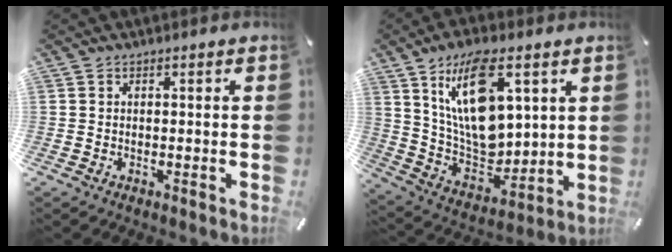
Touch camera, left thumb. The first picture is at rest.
{"total": 17.6, "force": [7.8, 9.4, 12.7], "torque": [-0.259, -0.032, 0.134]}